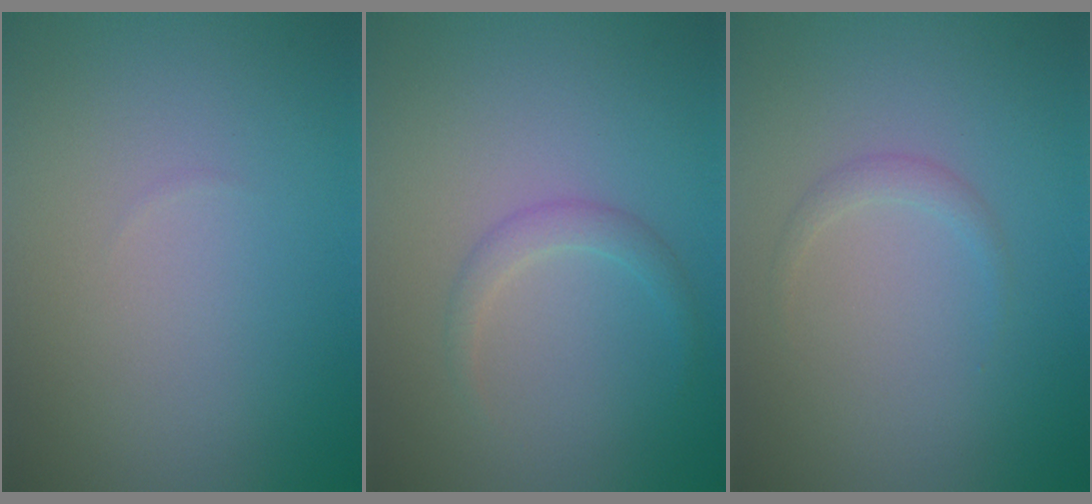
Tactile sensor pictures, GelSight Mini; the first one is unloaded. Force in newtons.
{"total": 1.5, "press": 1.5, "slide": 0.0}
{"total": 0.5, "press": 0.5, "slide": 0.1}